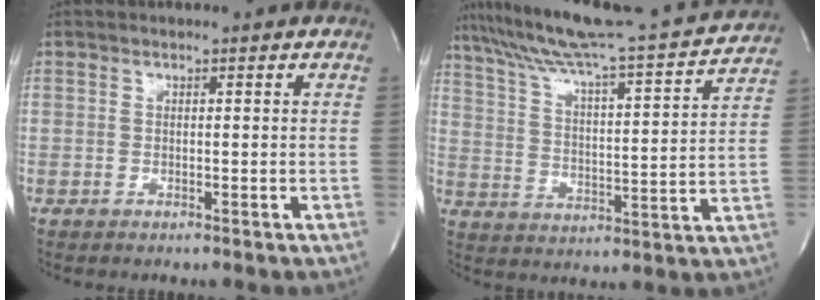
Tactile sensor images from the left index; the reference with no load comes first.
{"total": 21.8, "force": [20.0, 0.1, 8.7], "torque": [-0.144, -0.032, 0.281]}